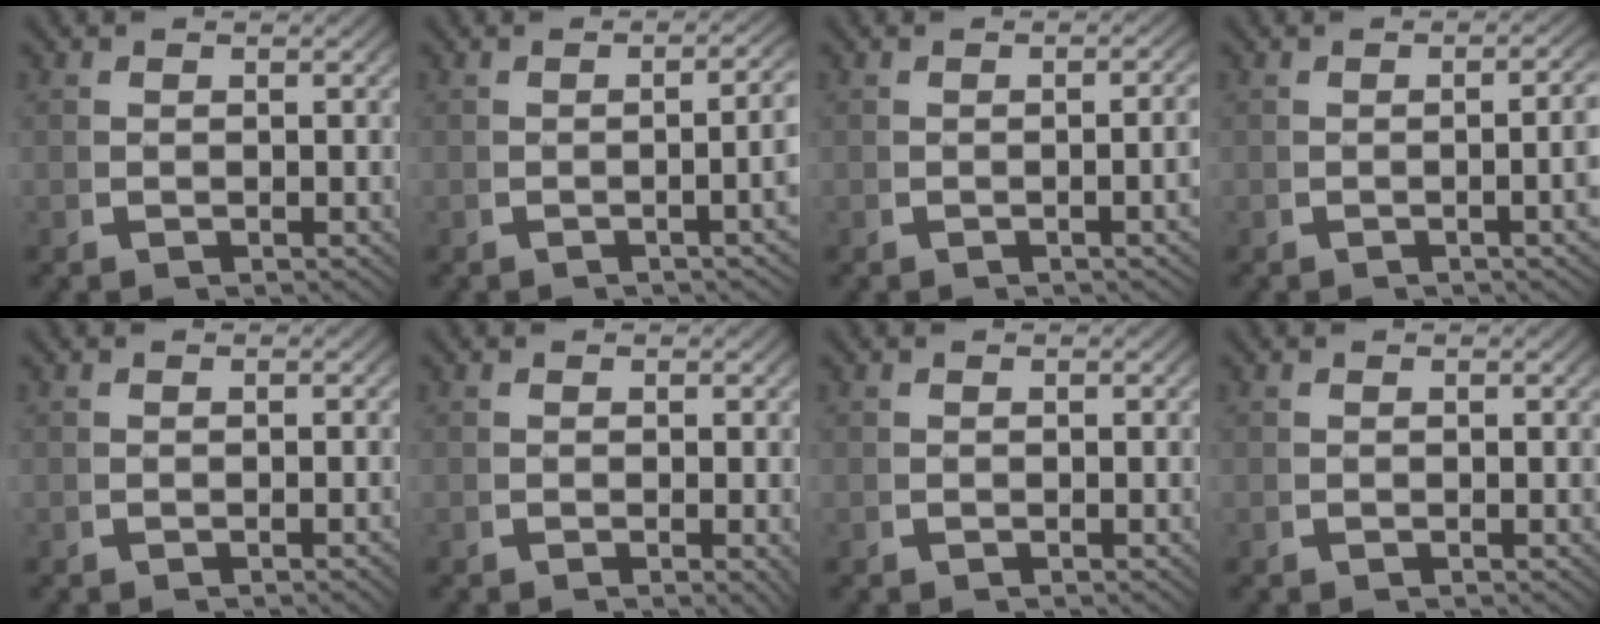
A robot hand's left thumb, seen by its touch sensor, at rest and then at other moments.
{"total": 4.4, "force": [-0.8, 1.2, 4.2], "torque": [-0.056, 0.008, -0.017]}
{"total": 2.6, "force": [-0.5, 0.6, 2.5], "torque": [-0.031, 0.004, -0.012]}
{"total": 3.8, "force": [-0.6, 1.0, 3.6], "torque": [-0.044, 0.006, -0.015]}
{"total": 0.6, "force": [-0.3, -0.1, 0.5], "torque": [-0.010, 0.004, -0.006]}
{"total": 1.2, "force": [-0.2, 0.2, 1.1], "torque": [-0.017, -0.003, -0.004]}
{"total": 0.0}
{"total": 0.0}